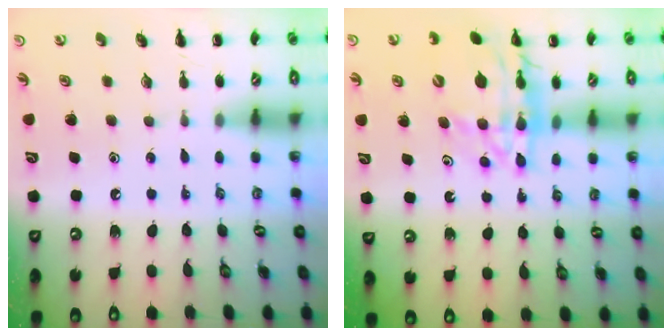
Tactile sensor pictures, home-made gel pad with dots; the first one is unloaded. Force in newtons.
{"total": 16.8, "press": 16.3, "slide": 4.0}